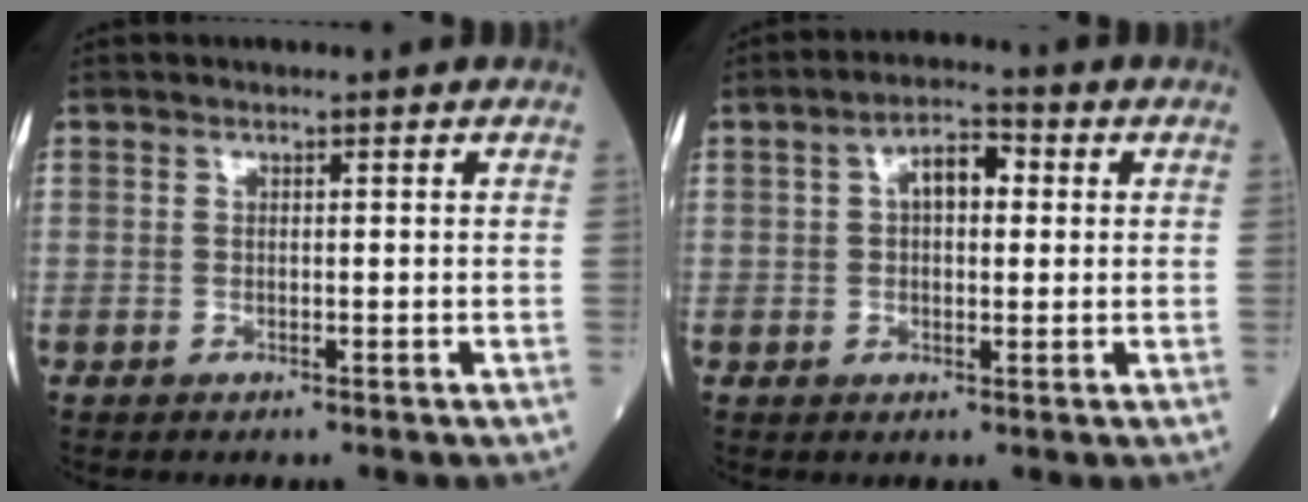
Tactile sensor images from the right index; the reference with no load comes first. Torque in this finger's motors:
{"motor_torque": [0.09, 0.01, 0.08, 0.03]}